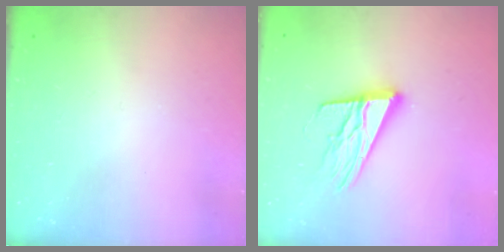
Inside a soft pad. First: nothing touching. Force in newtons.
{"total": 15.9, "press": 15.6, "slide": 2.7}